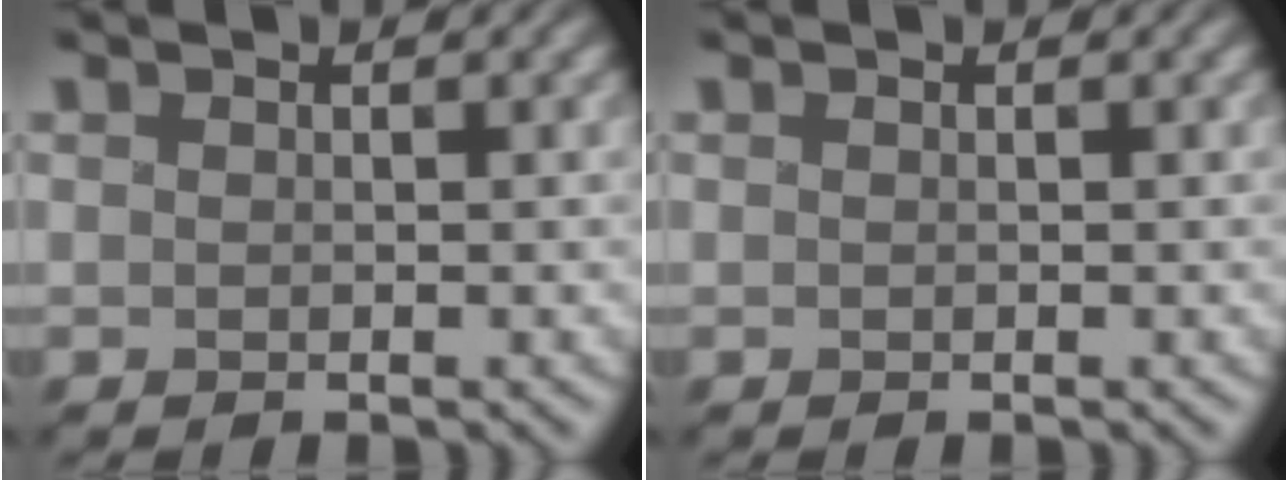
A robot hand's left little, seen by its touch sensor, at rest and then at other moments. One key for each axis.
{"total": 0.0}